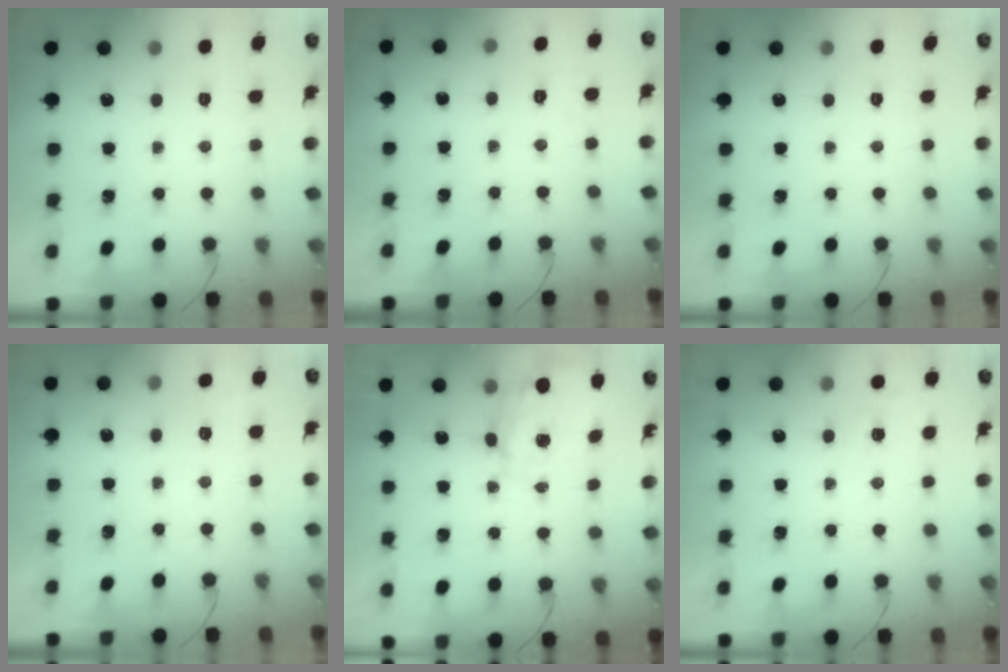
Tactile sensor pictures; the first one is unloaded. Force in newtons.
{"total": 2.1, "press": 1.4, "slide": 1.6}
{"total": 0.0}
{"total": 3.7, "press": 3.3, "slide": 1.7}
{"total": 2.5, "press": 2.4, "slide": 1.0}
{"total": 2.0, "press": 1.2, "slide": 1.6}